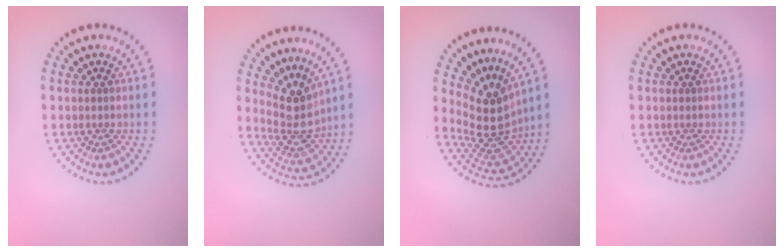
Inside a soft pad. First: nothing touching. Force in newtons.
{"total": 3.6, "press": 2.8, "slide": 2.3}
{"total": 4.6, "press": 3.7, "slide": 2.6}
{"total": 0.0}